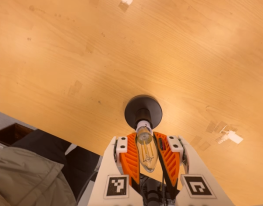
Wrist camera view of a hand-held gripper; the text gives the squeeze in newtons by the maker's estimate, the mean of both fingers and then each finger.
{"total": 20.4, "left": 19.8, "right": 21.1}